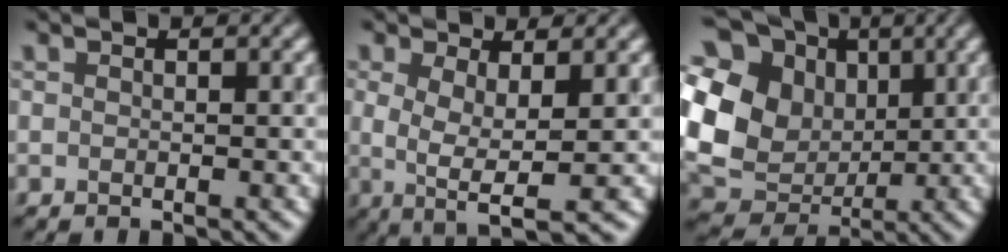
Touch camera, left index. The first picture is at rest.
{"total": 4.6, "force": [-0.3, 1.6, 4.3], "torque": [-0.081, -0.006, 0.000]}
{"total": 12.5, "force": [2.7, 10.4, 6.4], "torque": [-0.156, 0.029, 0.040]}